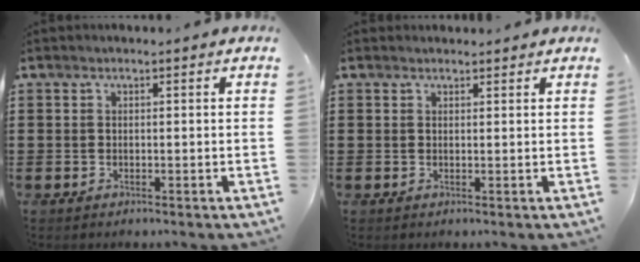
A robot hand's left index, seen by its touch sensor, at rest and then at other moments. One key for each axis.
{"total": 0.8, "fx": 0.7, "fy": 0.3, "fz": -0.1, "tx": 0.000, "ty": 0.001, "tz": 0.015}